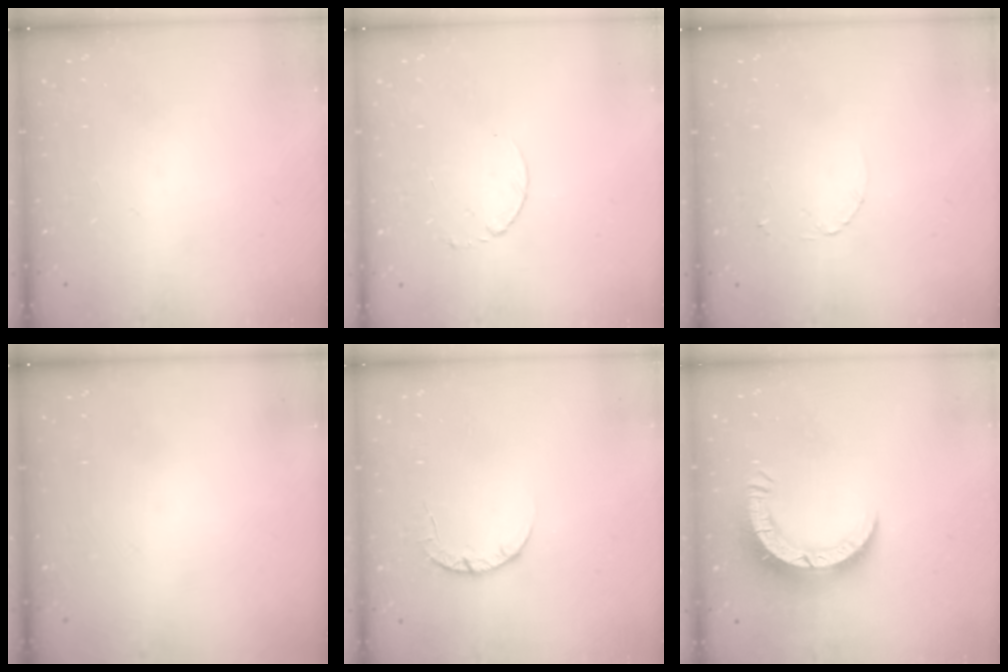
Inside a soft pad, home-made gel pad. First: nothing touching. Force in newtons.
{"total": 2.5, "press": 2.5, "slide": 0.3}
{"total": 1.6, "press": 1.6, "slide": 0.2}
{"total": 0.0}
{"total": 3.7, "press": 3.7, "slide": 0.5}
{"total": 8.6, "press": 8.5, "slide": 0.8}